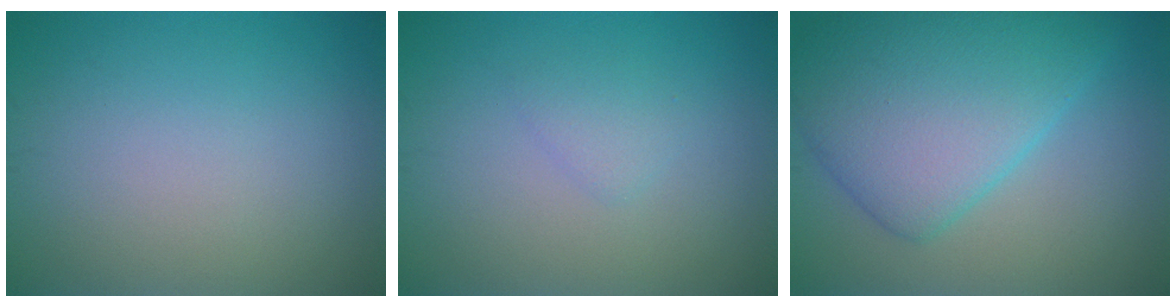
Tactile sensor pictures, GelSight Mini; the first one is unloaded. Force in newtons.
{"total": 1.2, "press": 1.2, "slide": 0.1}
{"total": 8.7, "press": 8.7, "slide": 0.1}